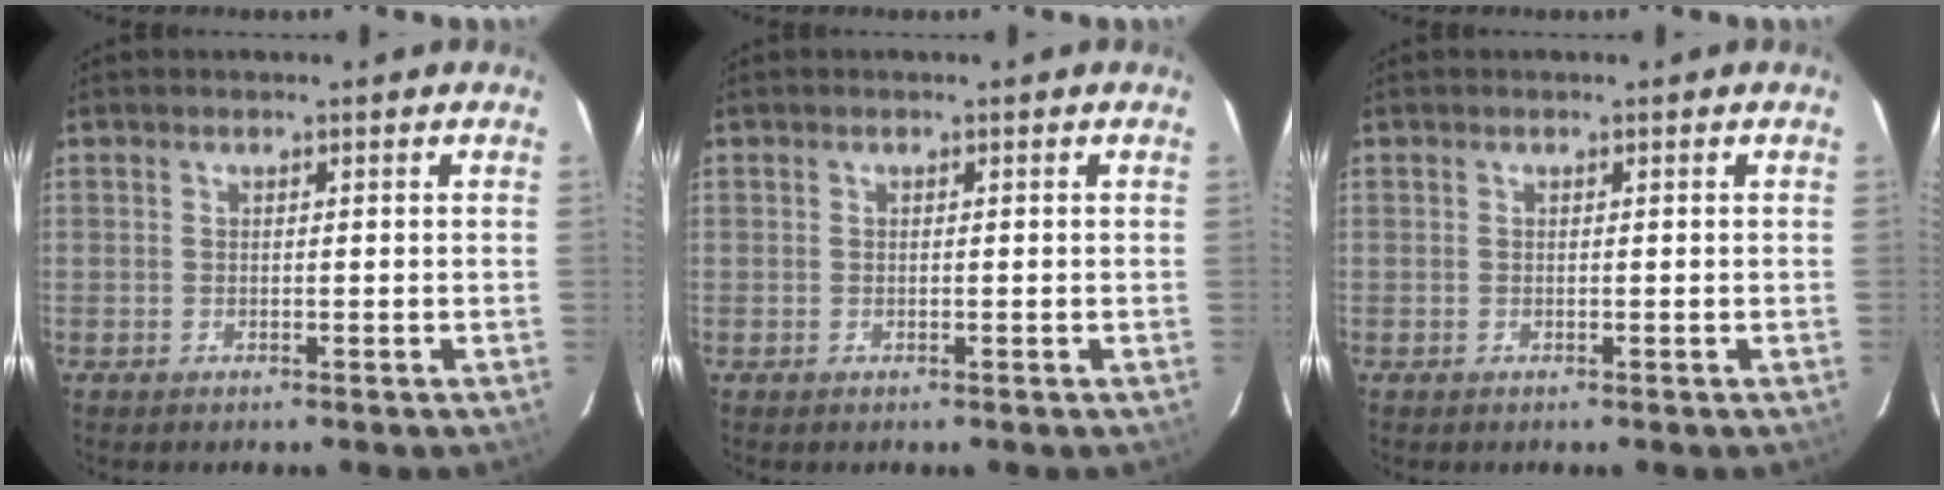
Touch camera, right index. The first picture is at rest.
{"total": 0.0}
{"total": 0.0}